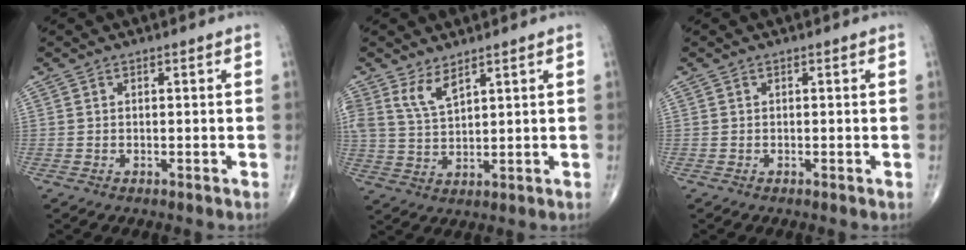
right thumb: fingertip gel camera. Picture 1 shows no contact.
{"total": 4.9, "force": [3.4, 1.7, 3.0], "torque": [-0.059, -0.025, 0.074]}
{"total": 0.0}